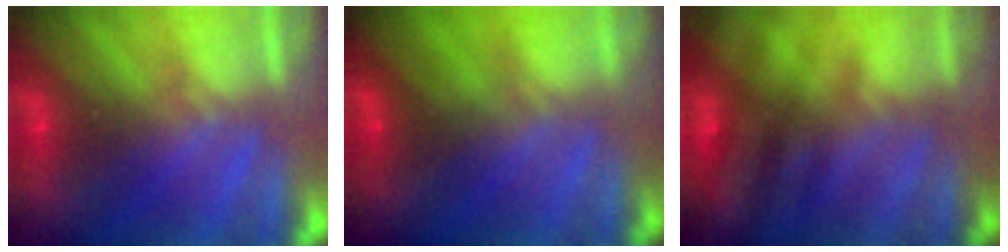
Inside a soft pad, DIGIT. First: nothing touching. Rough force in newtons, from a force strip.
{"total": 2.2}
{"total": 2.8}